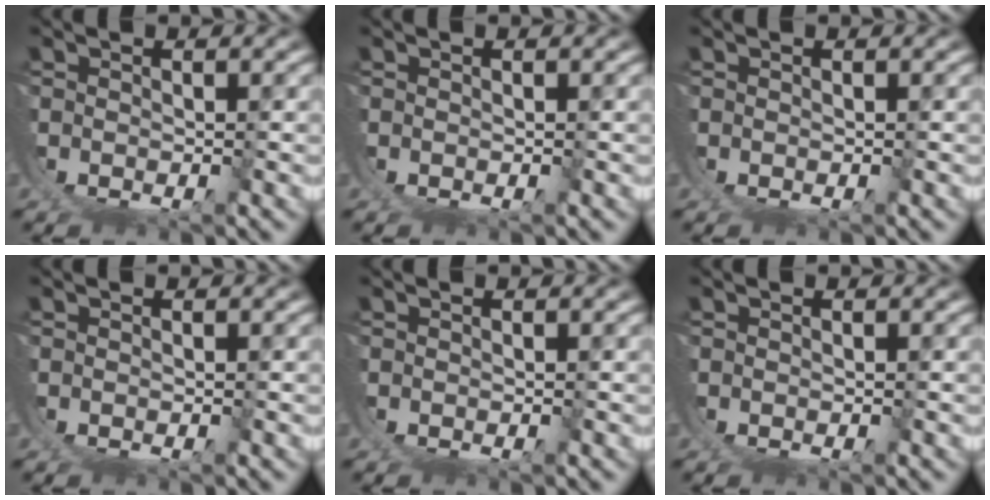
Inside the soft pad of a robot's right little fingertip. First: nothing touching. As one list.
[{"total": 0.0}, {"total": 0.0}, {"total": 0.0}, {"total": 0.0}, {"total": 0.0}]